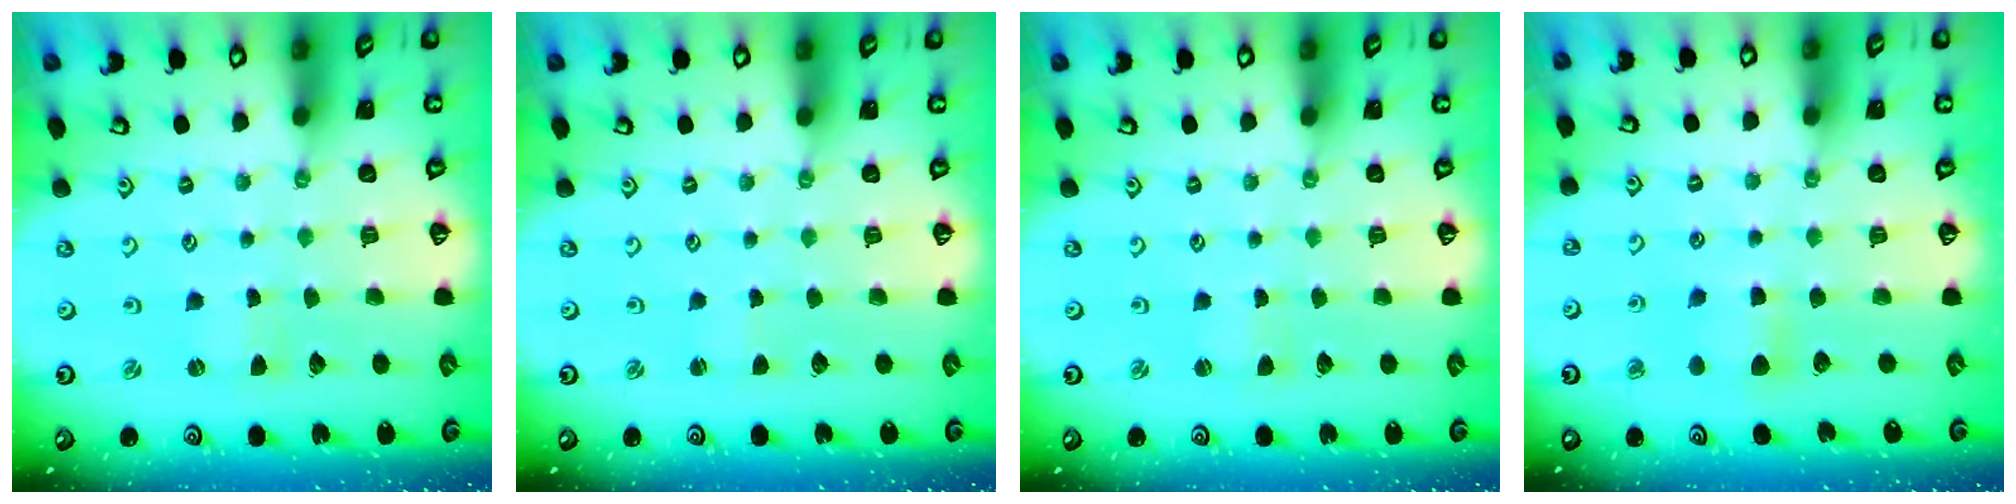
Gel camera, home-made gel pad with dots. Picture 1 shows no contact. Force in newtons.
{"total": 0.8, "press": 0.8, "slide": 0.1}
{"total": 0.7, "press": 0.7, "slide": 0.2}
{"total": 5.3, "press": 5.3, "slide": 0.8}